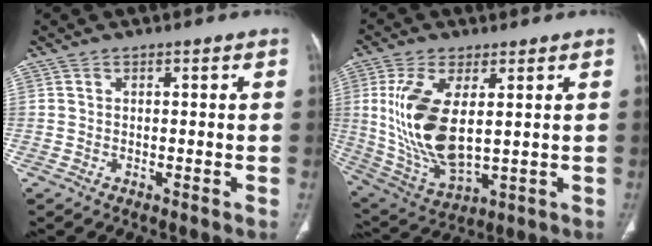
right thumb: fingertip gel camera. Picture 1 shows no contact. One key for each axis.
{"total": 15.9, "fx": 2.3, "fy": 7.6, "fz": 13.8, "tx": -0.283, "ty": -0.020, "tz": 0.063}